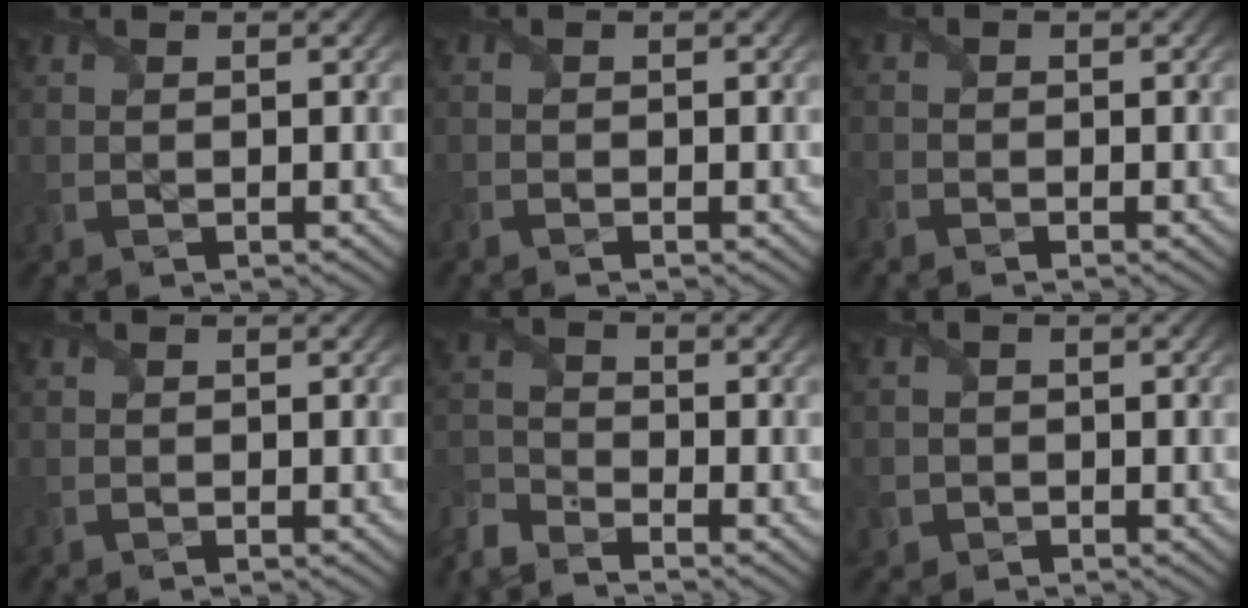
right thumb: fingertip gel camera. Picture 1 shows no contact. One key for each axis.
{"total": 0.8, "fx": -0.8, "fy": 0.3, "fz": 0.1, "tx": -0.003, "ty": -0.004, "tz": -0.015}
{"total": 1.2, "fx": -1.0, "fy": 0.7, "fz": 0.2, "tx": -0.010, "ty": -0.006, "tz": -0.027}
{"total": 0.0}
{"total": 5.2, "fx": -4.6, "fy": 1.8, "fz": 1.6, "tx": -0.047, "ty": -0.014, "tz": -0.111}
{"total": 2.1, "fx": -0.8, "fy": 1.9, "fz": 0.3, "tx": -0.005, "ty": -0.007, "tz": -0.016}